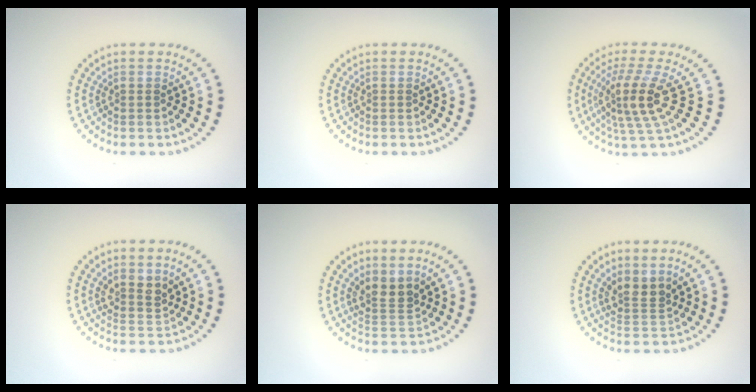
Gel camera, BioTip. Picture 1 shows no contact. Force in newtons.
{"total": 0.0}
{"total": 4.4, "press": 3.3, "slide": 2.9}
{"total": 2.0, "press": 1.7, "slide": 1.1}
{"total": 2.6, "press": 2.0, "slide": 1.8}
{"total": 2.6, "press": 1.9, "slide": 1.8}